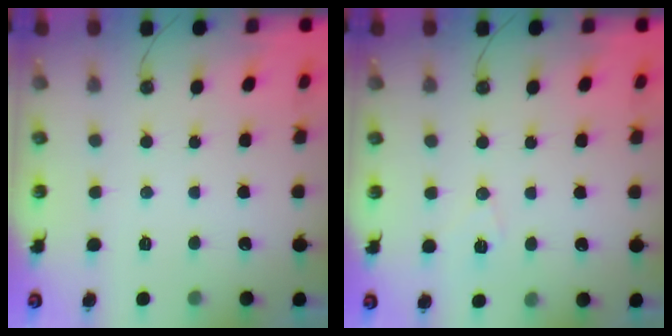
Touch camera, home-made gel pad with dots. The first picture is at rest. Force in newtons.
{"total": 7.3, "press": 6.5, "slide": 3.4}